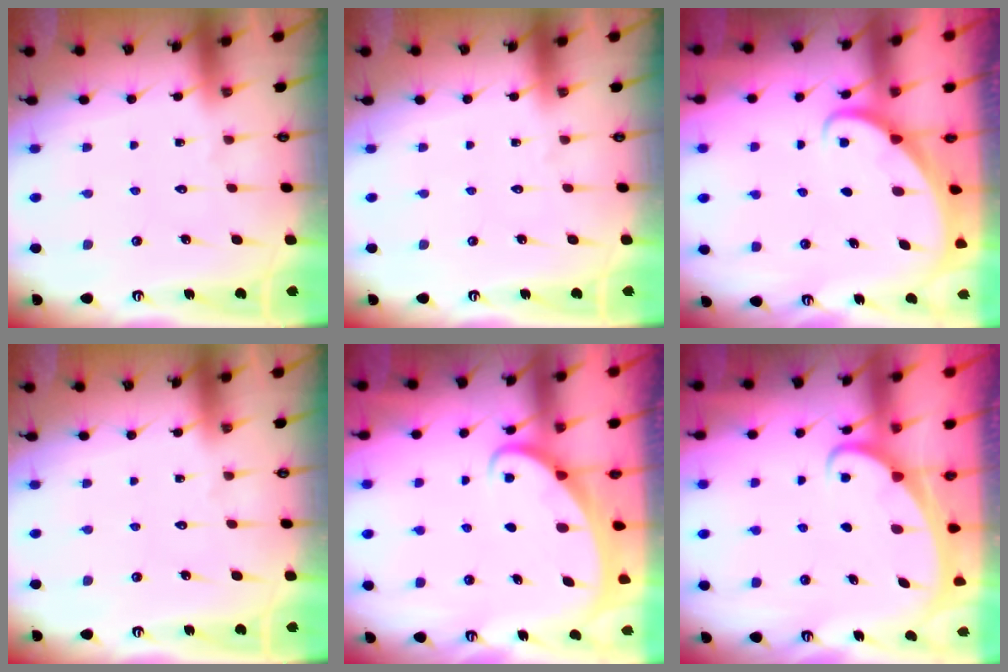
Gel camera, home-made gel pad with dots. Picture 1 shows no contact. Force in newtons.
{"total": 0.0}
{"total": 2.0, "press": 2.0, "slide": 0.3}
{"total": 0.0}
{"total": 2.1, "press": 2.1, "slide": 0.2}
{"total": 2.0, "press": 2.0, "slide": 0.3}